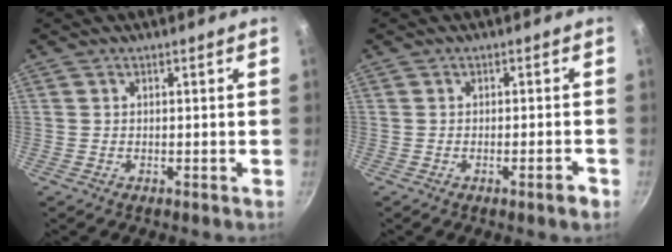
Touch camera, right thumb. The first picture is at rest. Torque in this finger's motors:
{"motor_torque": [-0.48, -0.28, -0.37, 0.12, -0.02]}